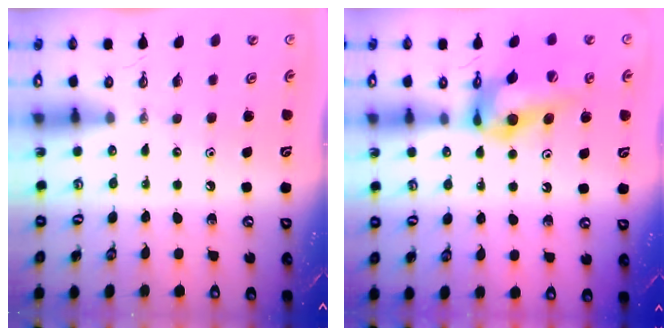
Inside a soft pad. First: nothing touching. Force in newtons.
{"total": 14.2, "press": 14.2, "slide": 1.5}